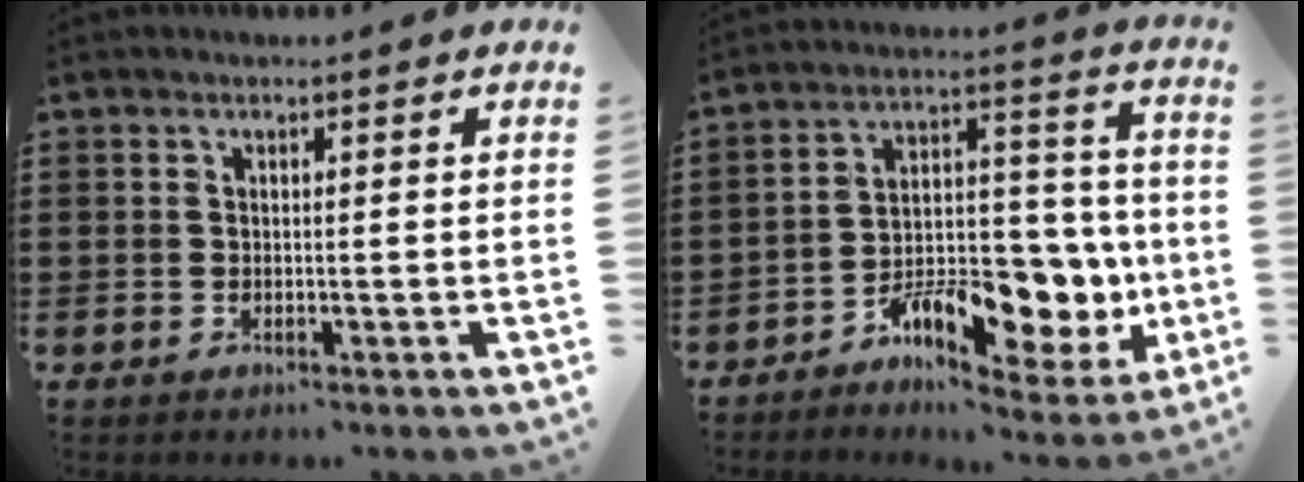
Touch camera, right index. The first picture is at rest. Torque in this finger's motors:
{"motor_torque": [1.40, -0.74, 0.55, 0.16]}